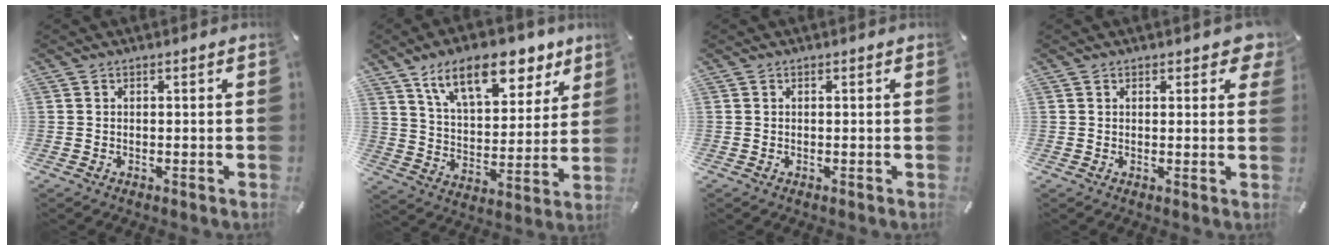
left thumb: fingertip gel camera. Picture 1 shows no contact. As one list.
[{"total": 16.6, "force": [10.8, 8.3, 9.3], "torque": [-0.146, -0.052, 0.187]}, {"total": 0.0}, {"total": 2.8, "force": [1.6, 1.6, 1.6], "torque": [-0.012, -0.004, 0.023]}]